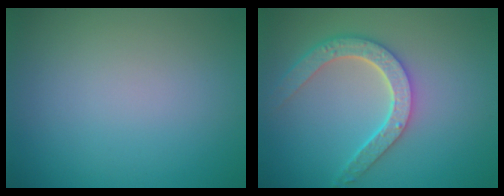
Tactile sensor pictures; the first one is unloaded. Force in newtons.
{"total": 5.0, "press": 4.0, "slide": 3.0}